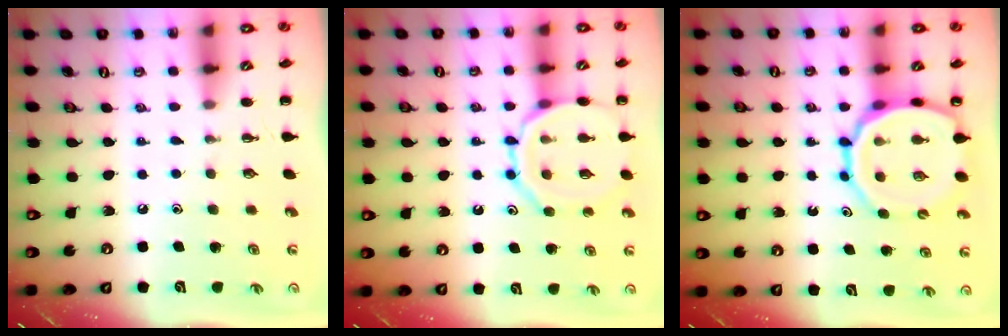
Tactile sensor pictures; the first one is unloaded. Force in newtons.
{"total": 11.9, "press": 11.8, "slide": 1.1}
{"total": 15.0, "press": 14.5, "slide": 3.8}